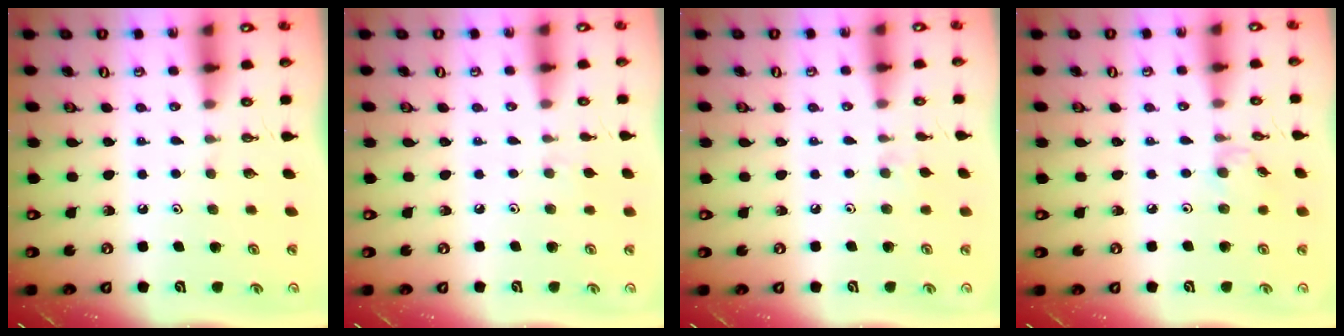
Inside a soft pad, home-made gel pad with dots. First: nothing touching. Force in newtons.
{"total": 4.8, "press": 4.7, "slide": 0.8}
{"total": 2.4, "press": 2.4, "slide": 0.5}
{"total": 3.0, "press": 3.0, "slide": 0.4}